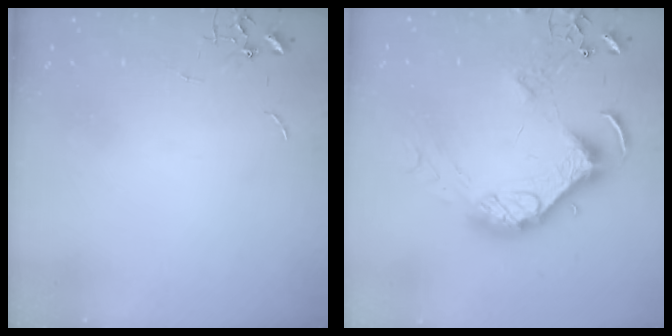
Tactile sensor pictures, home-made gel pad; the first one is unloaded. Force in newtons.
{"total": 16.1, "press": 16.0, "slide": 1.9}